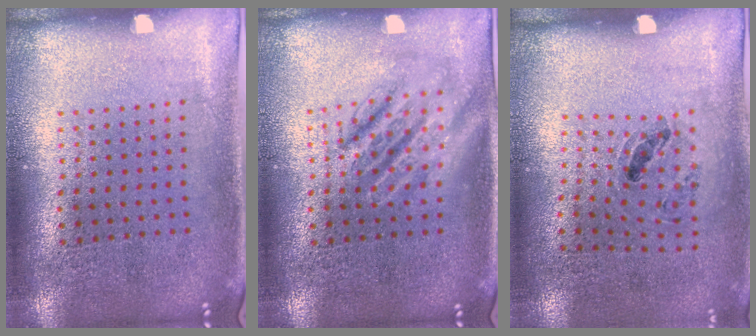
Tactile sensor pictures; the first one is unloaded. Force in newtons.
{"total": 2.2, "press": 2.2, "slide": 0.3}
{"total": 1.2, "press": 0.9, "slide": 0.8}